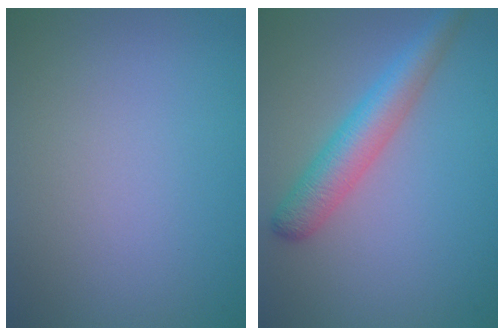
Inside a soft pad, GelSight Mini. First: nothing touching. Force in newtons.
{"total": 4.3, "press": 4.3, "slide": 0.1}